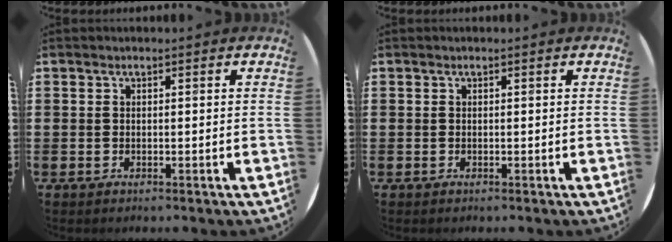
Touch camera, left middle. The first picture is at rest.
{"total": 0.0}